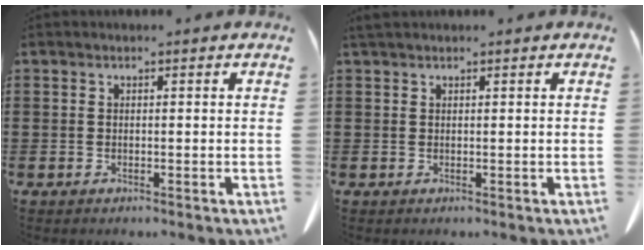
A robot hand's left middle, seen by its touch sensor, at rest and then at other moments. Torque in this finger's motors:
{"motor_torque": [0.12, -0.06, 0.00, 0.00]}